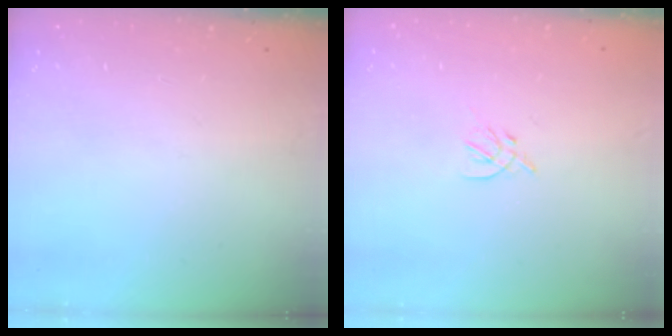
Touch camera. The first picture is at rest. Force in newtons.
{"total": 3.2, "press": 3.1, "slide": 0.7}